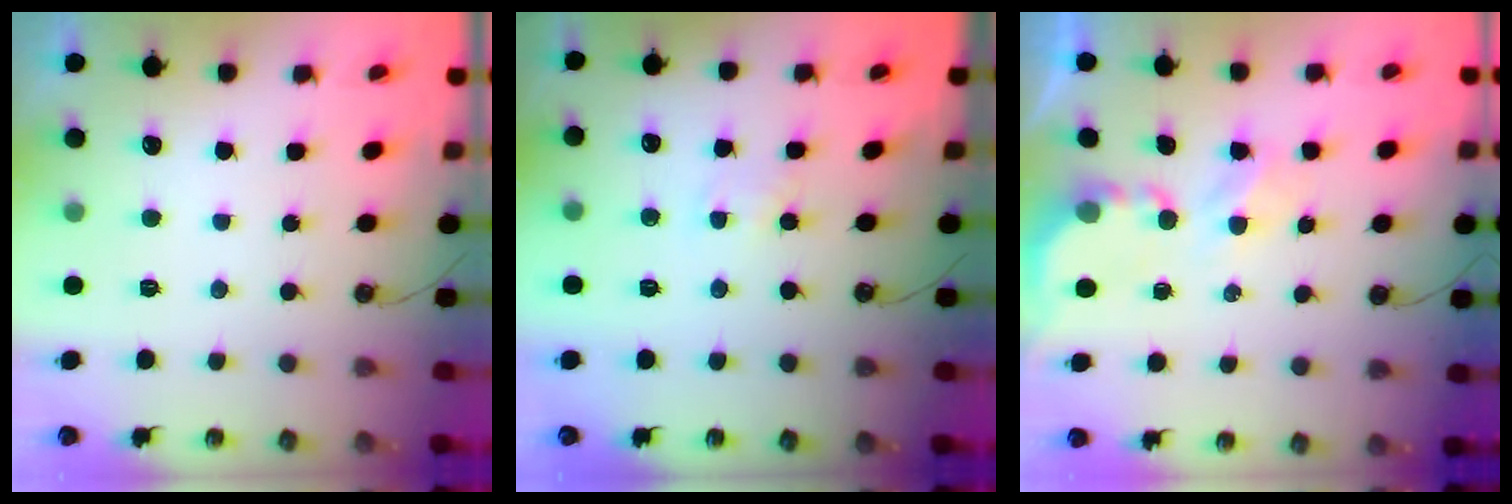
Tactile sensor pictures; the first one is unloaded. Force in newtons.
{"total": 2.5, "press": 2.5, "slide": 0.3}
{"total": 3.6, "press": 3.6, "slide": 0.3}